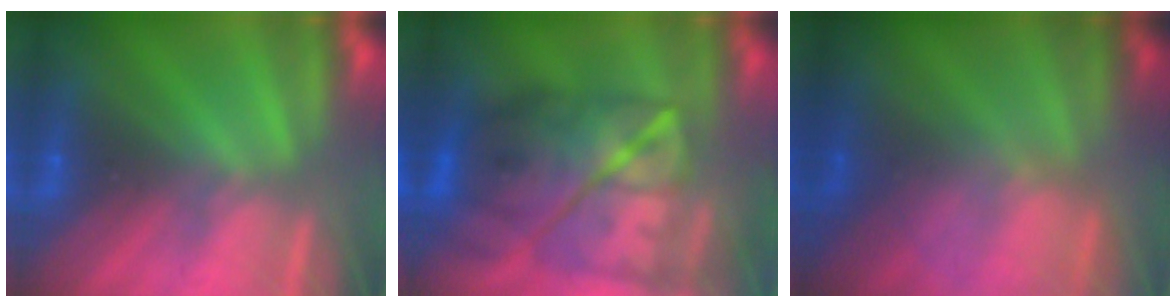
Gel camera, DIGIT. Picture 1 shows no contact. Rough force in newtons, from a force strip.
{"total": 11.0}
{"total": 6.2}